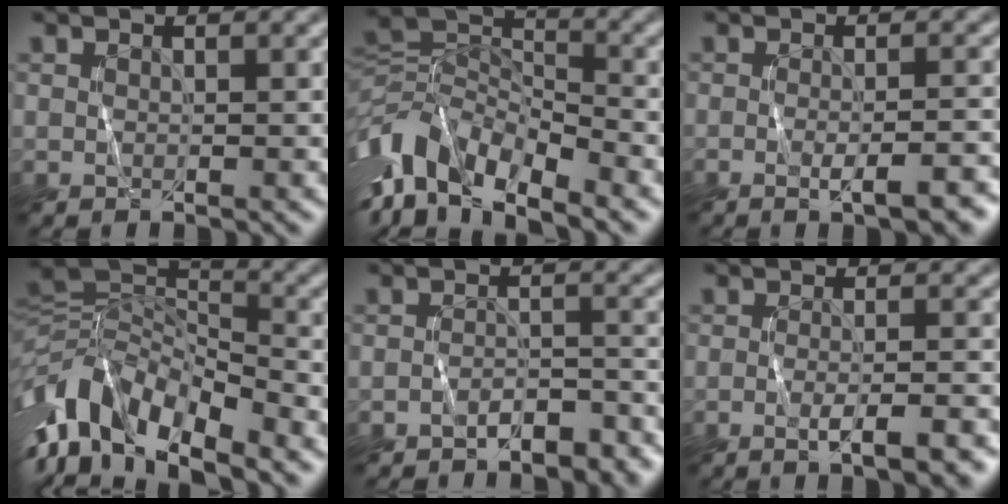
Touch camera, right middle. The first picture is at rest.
{"total": 9.4, "force": [-5.7, 4.7, 5.9], "torque": [-0.109, -0.002, -0.118]}
{"total": 3.4, "force": [-1.4, 0.8, 3.0], "torque": [-0.037, -0.004, -0.016]}
{"total": 9.5, "force": [-4.9, 4.9, 6.5], "torque": [-0.114, 0.010, -0.107]}
{"total": 2.9, "force": [-2.6, 0.8, 1.1], "torque": [-0.013, 0.007, -0.040]}
{"total": 3.7, "force": [-1.7, 0.8, 3.1], "torque": [-0.037, -0.001, -0.024]}